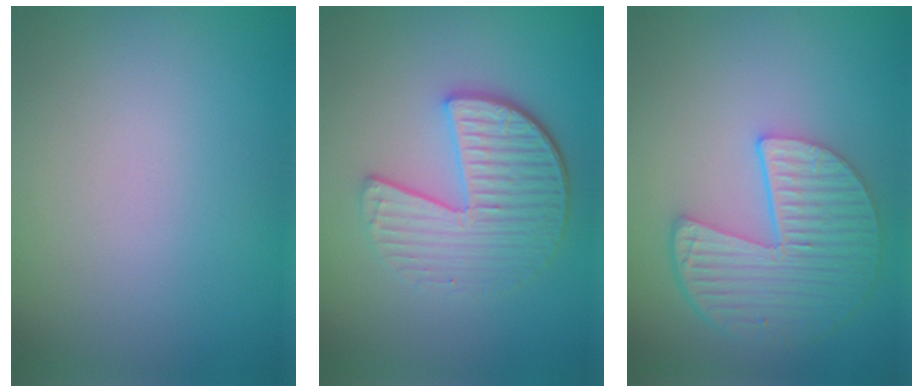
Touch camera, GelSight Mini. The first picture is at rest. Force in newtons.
{"total": 5.3, "press": 4.0, "slide": 3.5}
{"total": 6.2, "press": 4.8, "slide": 4.0}